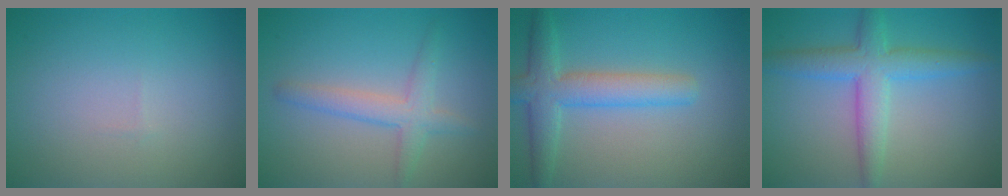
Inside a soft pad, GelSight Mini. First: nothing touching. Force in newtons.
{"total": 2.8, "press": 2.8, "slide": 0.2}
{"total": 4.5, "press": 4.5, "slide": 0.2}
{"total": 4.6, "press": 4.6, "slide": 0.1}